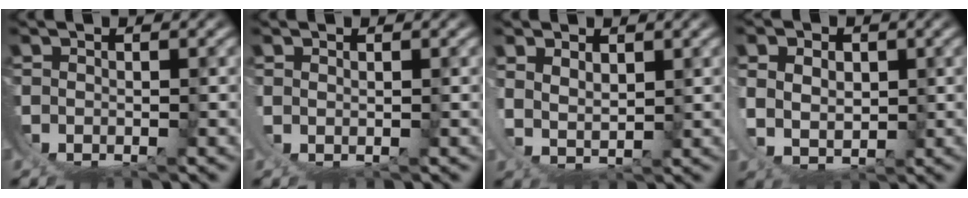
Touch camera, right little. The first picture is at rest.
{"total": 1.2, "force": [1.0, -0.6, 0.1], "torque": [-0.004, 0.000, 0.017]}
{"total": 3.5, "force": [3.0, 1.0, 1.6], "torque": [-0.034, -0.010, 0.062]}
{"total": 4.0, "force": [2.2, 2.3, 2.4], "torque": [-0.051, -0.017, 0.051]}